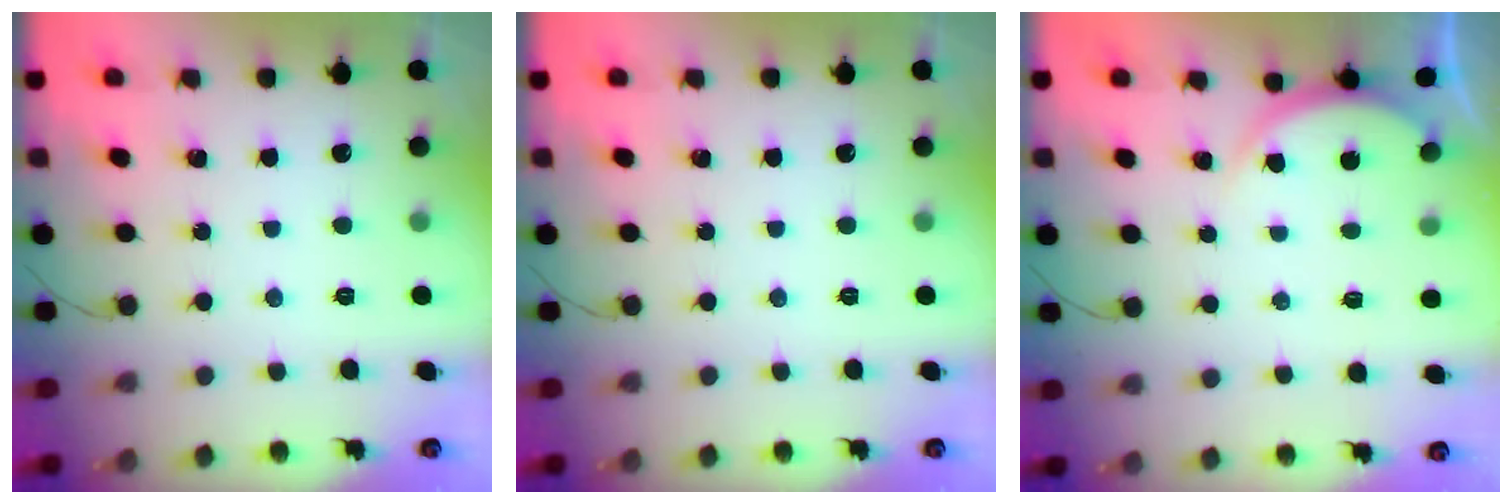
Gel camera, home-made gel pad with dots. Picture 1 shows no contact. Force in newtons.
{"total": 0.0}
{"total": 3.3, "press": 3.3, "slide": 0.4}